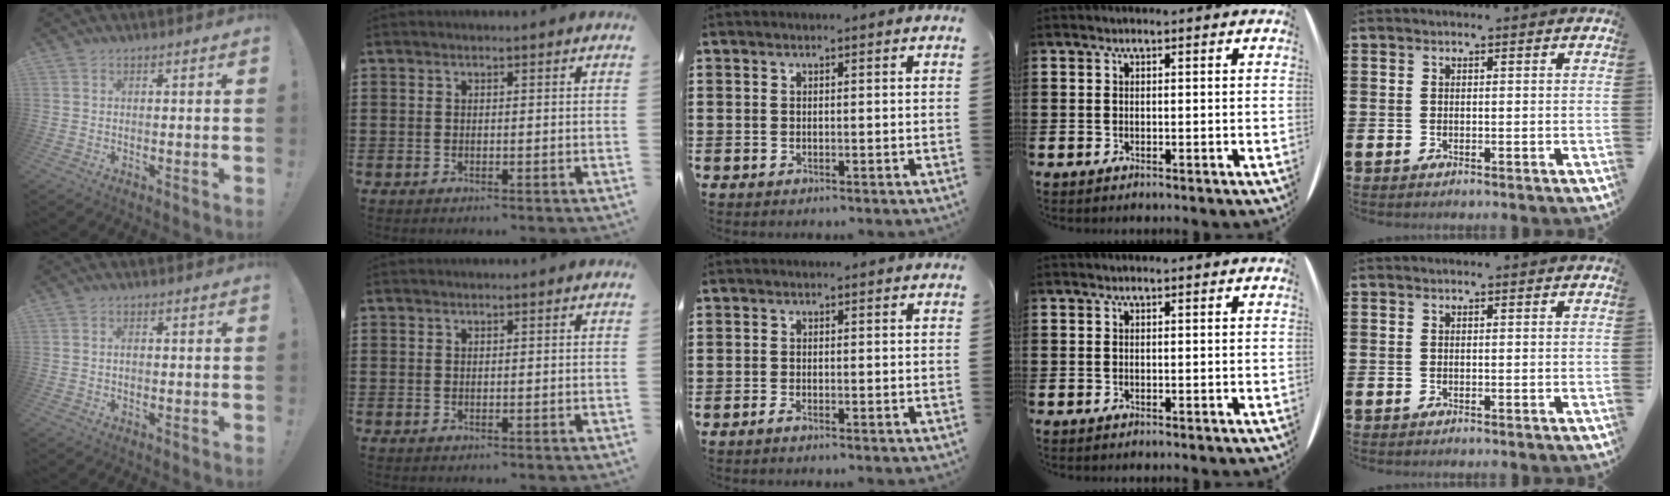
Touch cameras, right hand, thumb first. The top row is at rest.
{"thumb": {"total": 1.0, "force": [-0.3, 0.7, 0.6], "torque": [-0.019, 0.007, -0.004]}, "middle": {"total": 1.0, "force": [-0.8, 0.2, 0.6], "torque": [-0.014, -0.002, -0.016]}}